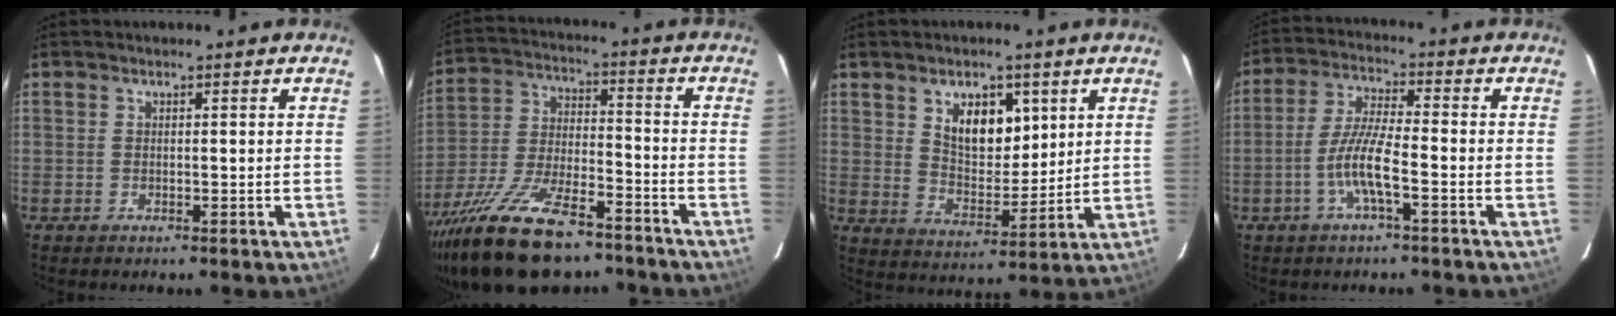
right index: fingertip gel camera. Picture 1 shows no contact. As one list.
[{"total": 21.9, "force": [-16.0, 7.8, 12.7], "torque": [-0.255, -0.033, -0.266]}, {"total": 9.7, "force": [4.3, 5.7, 6.6], "torque": [-0.103, 0.003, 0.082]}, {"total": 7.5, "force": [-3.1, 0.7, 6.8], "torque": [-0.144, 0.003, -0.060]}]